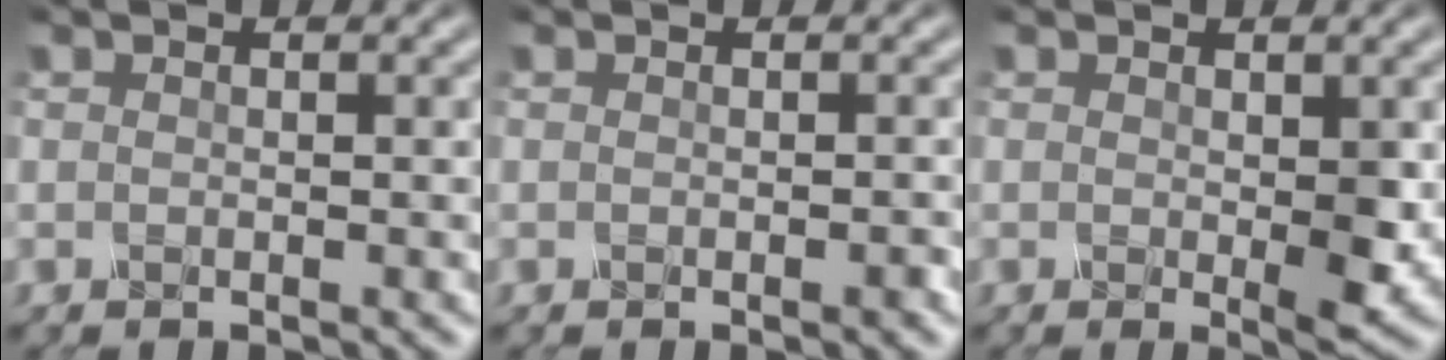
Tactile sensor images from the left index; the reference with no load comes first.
{"total": 1.1, "force": [-0.7, 0.2, 0.8], "torque": [-0.005, 0.006, -0.006]}
{"total": 2.4, "force": [-0.3, 0.7, 2.3], "torque": [-0.050, -0.004, 0.002]}